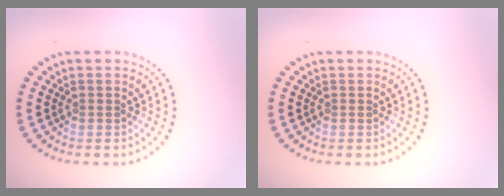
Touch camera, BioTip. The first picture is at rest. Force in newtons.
{"total": 0.0}